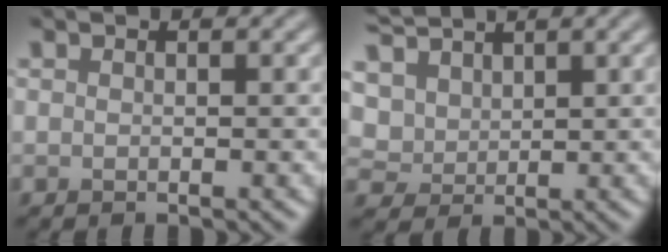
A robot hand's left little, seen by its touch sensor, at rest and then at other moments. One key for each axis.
{"total": 7.5, "fx": 3.7, "fy": 5.2, "fz": 3.9, "tx": -0.113, "ty": 0.022, "tz": 0.060}